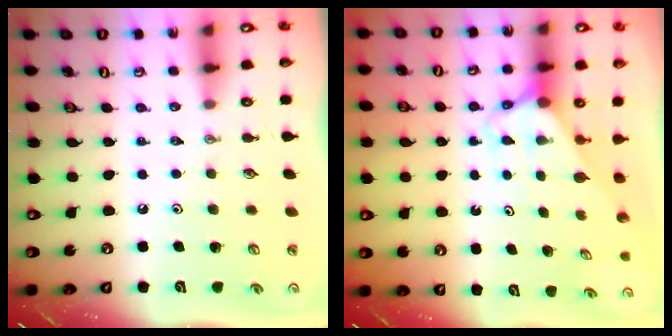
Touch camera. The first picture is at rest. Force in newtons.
{"total": 2.6, "press": 2.6, "slide": 0.1}